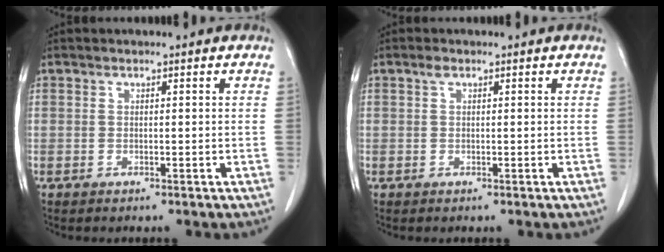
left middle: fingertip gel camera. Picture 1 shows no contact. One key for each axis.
{"total": 0.7, "fx": 0.4, "fy": 0.4, "fz": 0.5, "tx": -0.008, "ty": 0.006, "tz": 0.006}